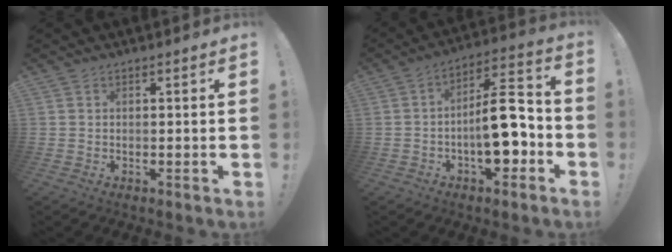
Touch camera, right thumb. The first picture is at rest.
{"total": 15.3, "force": [-3.6, 6.4, 13.5], "torque": [-0.198, 0.024, -0.054]}